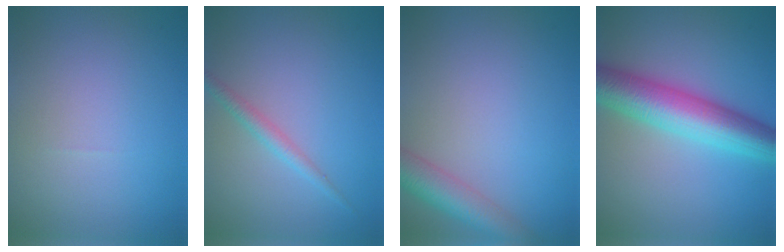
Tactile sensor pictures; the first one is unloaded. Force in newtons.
{"total": 1.6, "press": 1.6, "slide": 0.1}
{"total": 4.6, "press": 4.6, "slide": 0.3}
{"total": 8.1, "press": 8.1, "slide": 0.1}